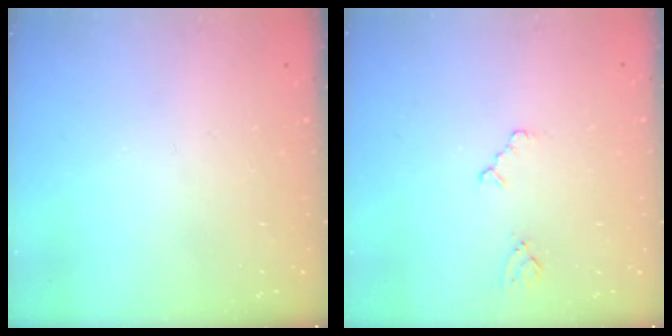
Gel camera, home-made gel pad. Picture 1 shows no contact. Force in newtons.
{"total": 2.9, "press": 2.9, "slide": 0.5}